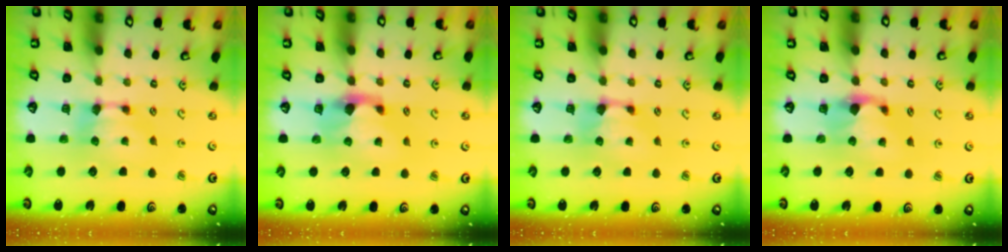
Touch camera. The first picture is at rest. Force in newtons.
{"total": 2.1, "press": 1.7, "slide": 1.2}
{"total": 0.9, "press": 0.6, "slide": 0.7}
{"total": 1.4, "press": 0.6, "slide": 1.3}